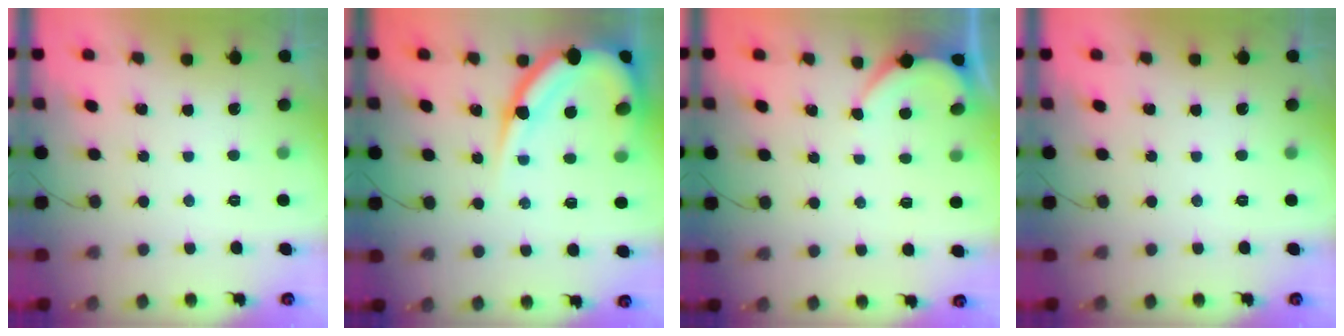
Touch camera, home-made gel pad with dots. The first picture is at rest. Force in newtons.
{"total": 14.6, "press": 14.5, "slide": 1.0}
{"total": 2.5, "press": 2.5, "slide": 0.3}
{"total": 0.0}